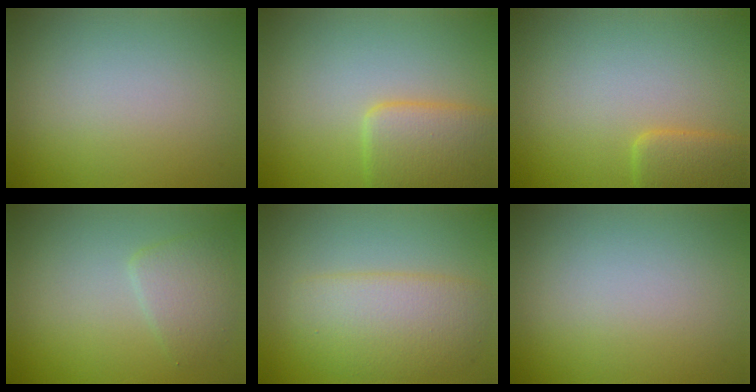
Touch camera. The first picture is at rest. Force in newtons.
{"total": 4.5, "press": 4.5, "slide": 0.1}
{"total": 2.6, "press": 2.6, "slide": 0.2}
{"total": 2.5, "press": 2.5, "slide": 0.1}
{"total": 4.6, "press": 4.6, "slide": 0.1}
{"total": 0.0}